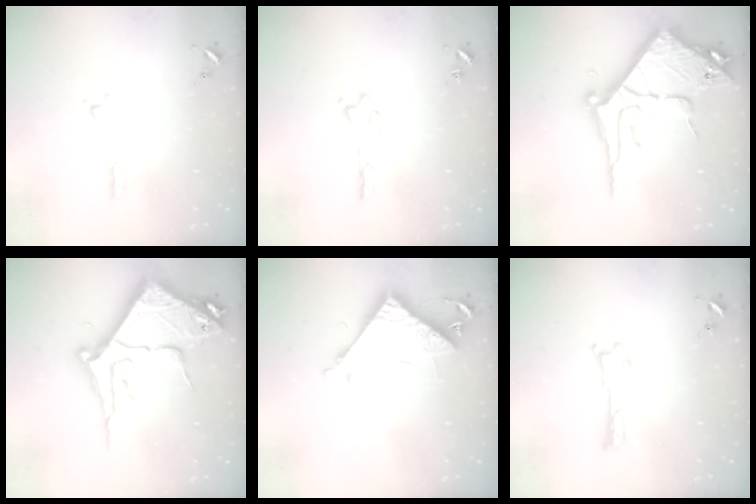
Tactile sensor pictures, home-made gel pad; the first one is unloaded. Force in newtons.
{"total": 1.5, "press": 1.5, "slide": 0.3}
{"total": 14.6, "press": 14.5, "slide": 1.5}
{"total": 15.7, "press": 15.6, "slide": 1.7}
{"total": 7.8, "press": 7.8, "slide": 0.7}
{"total": 0.0}